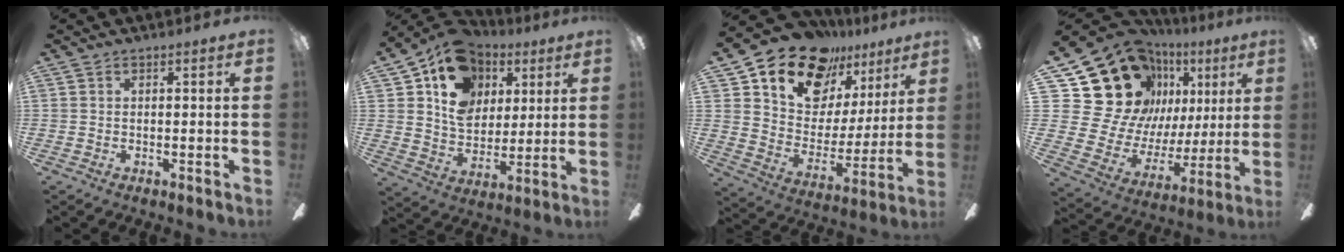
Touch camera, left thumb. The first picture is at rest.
{"total": 16.5, "force": [8.4, 12.4, 6.9], "torque": [-0.121, -0.037, 0.160]}
{"total": 18.4, "force": [14.1, 9.9, 6.2], "torque": [-0.124, -0.103, 0.256]}
{"total": 24.2, "force": [13.2, 17.0, 11.1], "torque": [-0.227, -0.096, 0.271]}